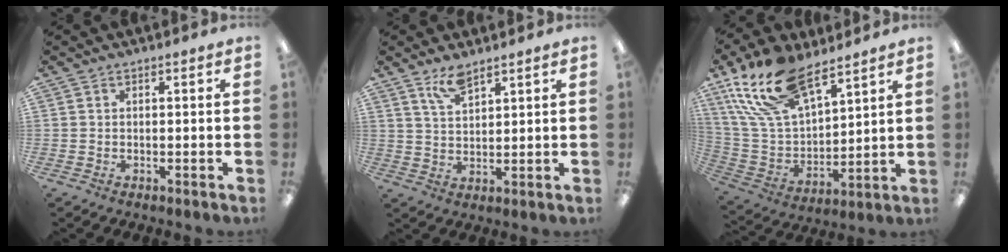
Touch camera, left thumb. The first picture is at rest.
{"total": 5.9, "force": [4.5, 1.9, 3.2], "torque": [-0.066, -0.015, 0.082]}
{"total": 20.4, "force": [13.4, 9.6, 12.0], "torque": [-0.260, -0.056, 0.247]}